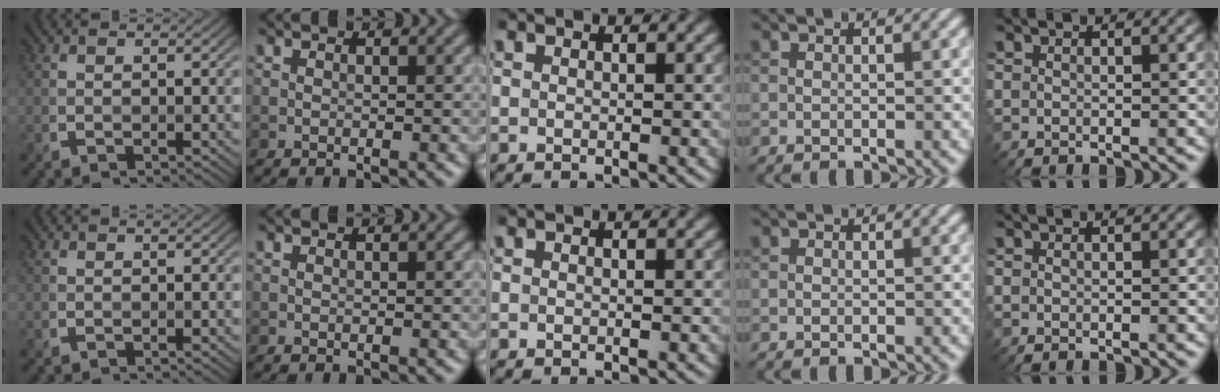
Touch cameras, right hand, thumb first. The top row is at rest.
{}